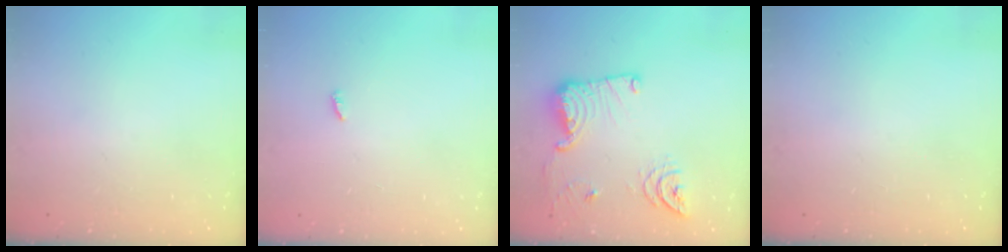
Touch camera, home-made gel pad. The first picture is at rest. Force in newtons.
{"total": 2.3, "press": 2.3, "slide": 0.2}
{"total": 15.7, "press": 15.5, "slide": 2.6}
{"total": 0.0}